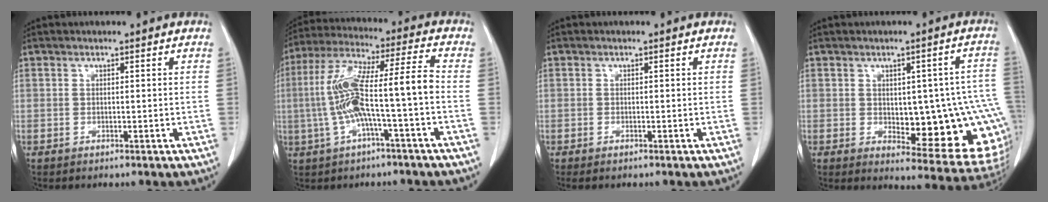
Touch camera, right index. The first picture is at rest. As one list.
[{"total": 12.7, "force": [-2.3, 0.6, 12.5], "torque": [-0.252, 0.033, -0.044]}, {"total": 0.6, "force": [-0.5, 0.1, 0.4], "torque": [-0.011, -0.002, -0.007]}, {"total": 17.2, "force": [-2.2, 6.0, 16.0], "torque": [-0.135, 0.019, -0.001]}]